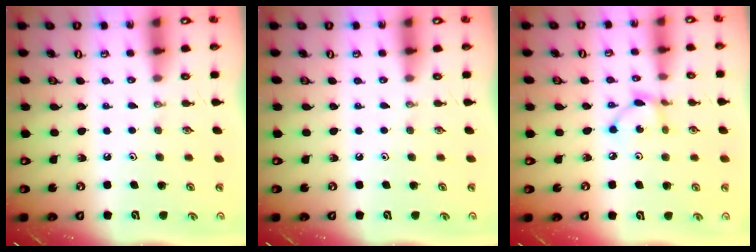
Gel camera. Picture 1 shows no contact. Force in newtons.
{"total": 0.0}
{"total": 4.0, "press": 4.0, "slide": 0.2}